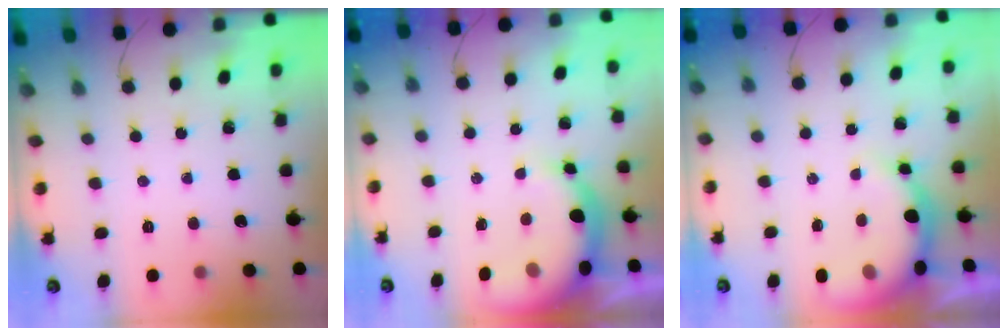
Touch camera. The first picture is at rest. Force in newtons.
{"total": 7.7, "press": 7.6, "slide": 1.7}
{"total": 8.3, "press": 8.2, "slide": 1.5}